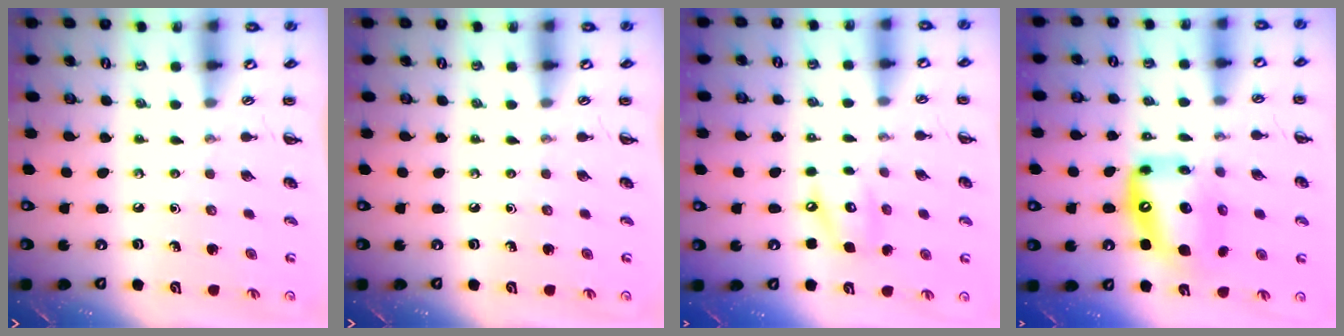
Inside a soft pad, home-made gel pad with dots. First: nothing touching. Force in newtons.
{"total": 0.0}
{"total": 8.5, "press": 8.4, "slide": 1.4}
{"total": 13.6, "press": 13.2, "slide": 3.4}